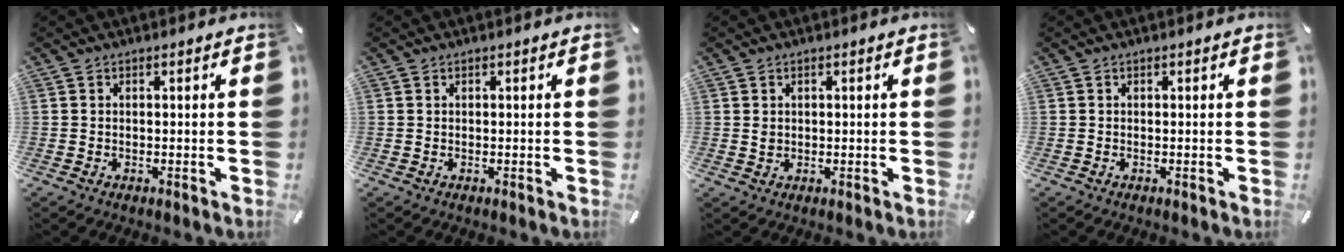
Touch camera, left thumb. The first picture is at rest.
{"total": 0.0}
{"total": 1.2, "force": [0.3, 1.0, 0.5], "torque": [-0.013, 0.003, 0.005]}
{"total": 0.0}